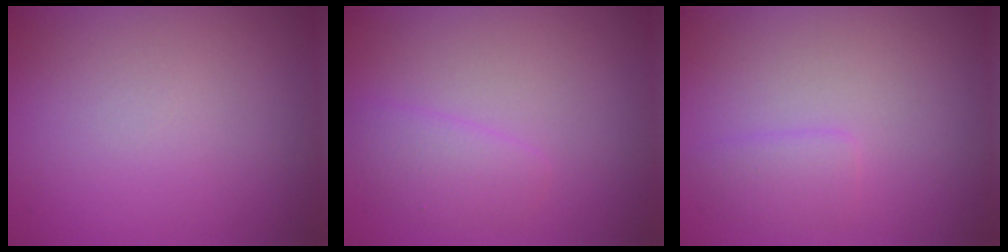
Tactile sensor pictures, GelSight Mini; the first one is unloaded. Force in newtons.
{"total": 2.0, "press": 2.0, "slide": 0.1}
{"total": 1.4, "press": 1.4, "slide": 0.1}